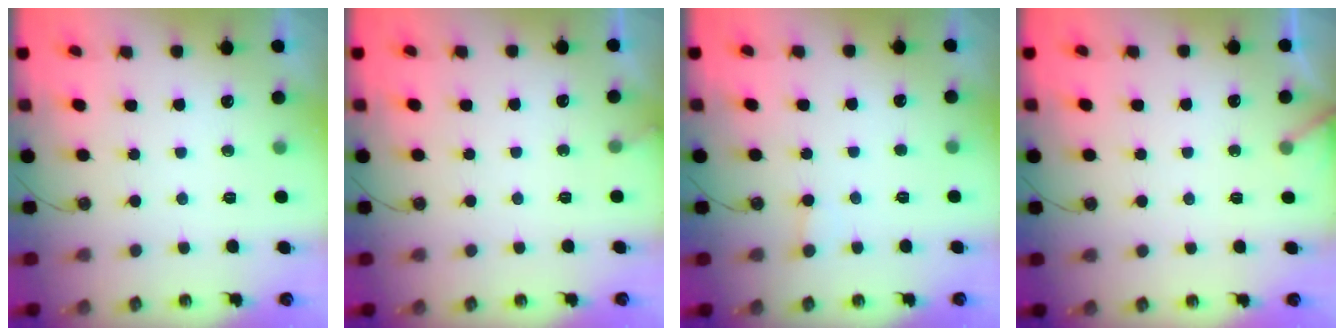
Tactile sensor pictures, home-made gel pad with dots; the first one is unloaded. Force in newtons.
{"total": 2.8, "press": 2.8, "slide": 0.2}
{"total": 2.0, "press": 2.0, "slide": 0.1}
{"total": 2.3, "press": 2.3, "slide": 0.1}